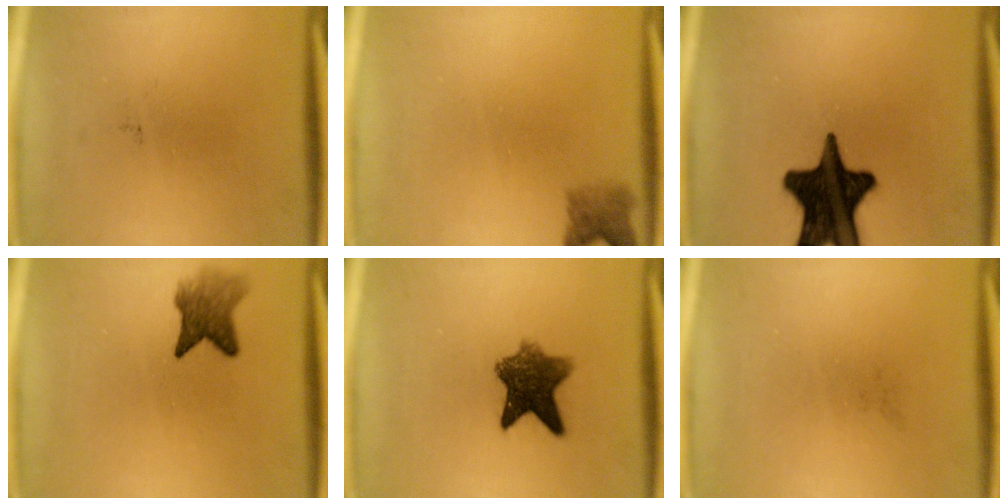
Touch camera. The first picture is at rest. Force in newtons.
{"total": 2.7}
{"total": 18.9}
{"total": 4.7}
{"total": 8.3}
{"total": 0.0}